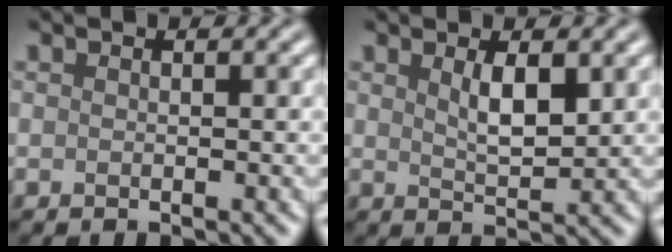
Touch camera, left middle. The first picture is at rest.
{"total": 2.8, "force": [1.1, 0.8, 2.4], "torque": [-0.044, -0.003, 0.022]}